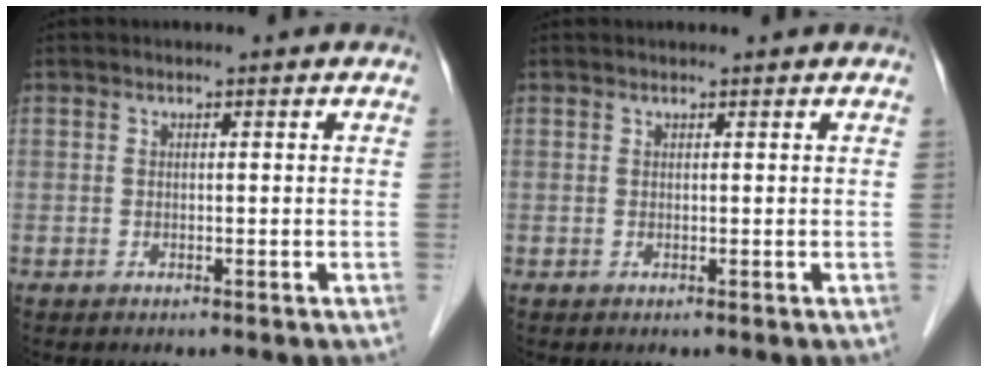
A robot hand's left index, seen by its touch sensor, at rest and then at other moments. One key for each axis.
{"total": 0.9, "fx": 0.9, "fy": 0.0, "fz": 0.2, "tx": -0.006, "ty": 0.012, "tz": 0.016}